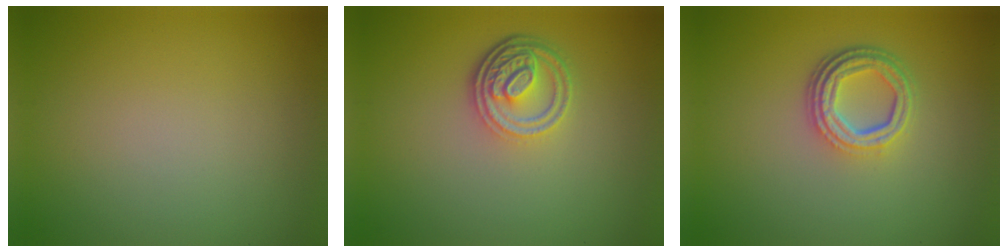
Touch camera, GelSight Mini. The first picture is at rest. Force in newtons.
{"total": 4.5, "press": 3.3, "slide": 3.0}
{"total": 4.2, "press": 3.2, "slide": 2.7}